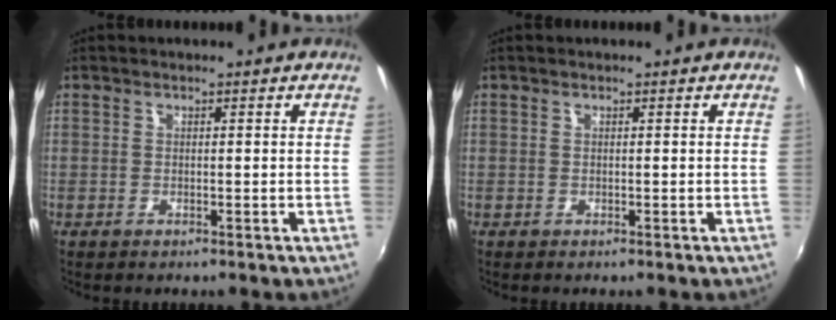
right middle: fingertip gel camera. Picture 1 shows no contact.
{"total": 0.0}